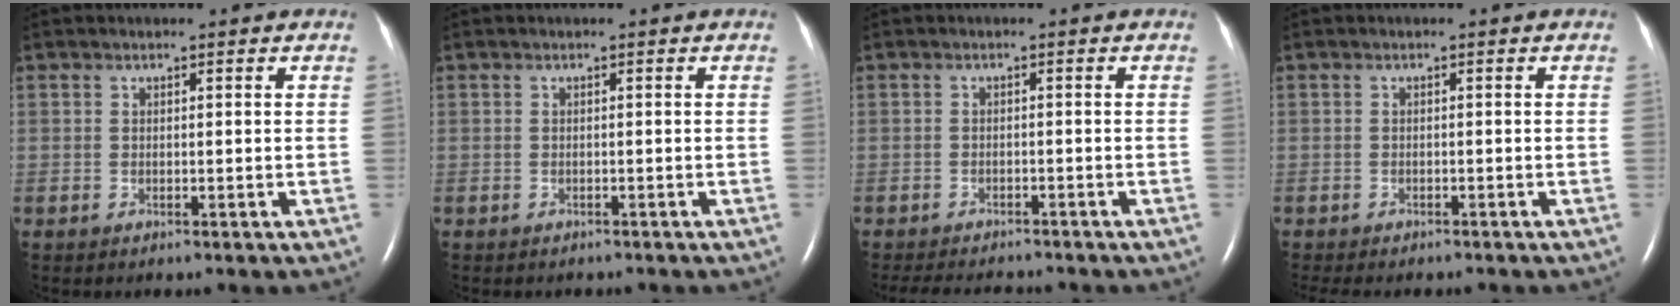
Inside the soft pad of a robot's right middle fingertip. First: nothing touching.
{"total": 1.5, "force": [-1.3, 0.6, 0.4], "torque": [-0.016, -0.003, -0.013]}
{"total": 9.0, "force": [-8.1, 2.1, 3.1], "torque": [-0.053, -0.009, -0.108]}
{"total": 7.5, "force": [-6.4, 2.3, 3.2], "torque": [-0.043, -0.004, -0.081]}